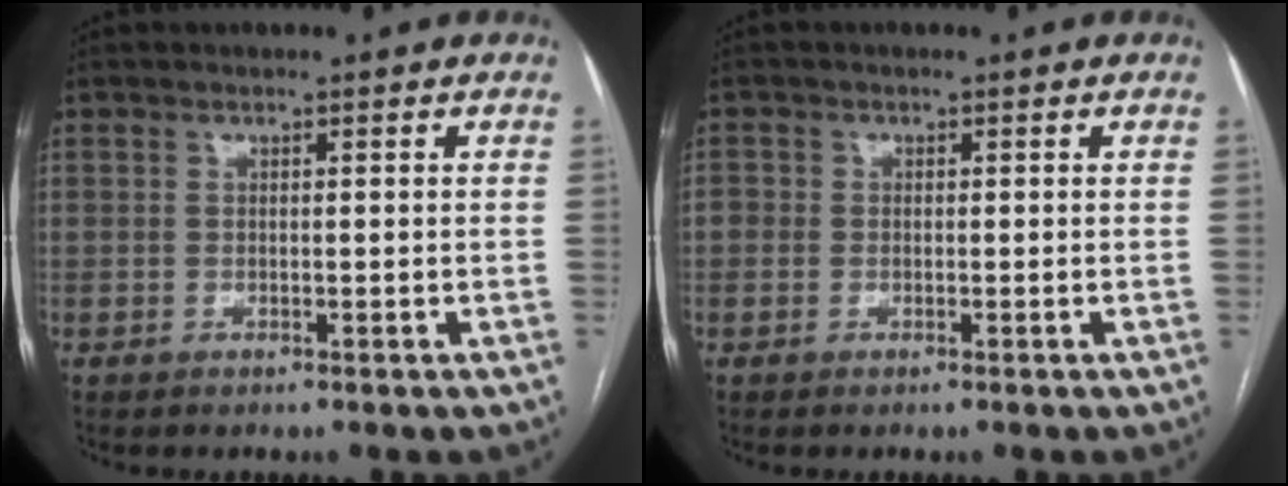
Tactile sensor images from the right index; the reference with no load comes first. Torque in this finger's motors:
{"motor_torque": [0.33, 0.28, 0.12, 0.04]}